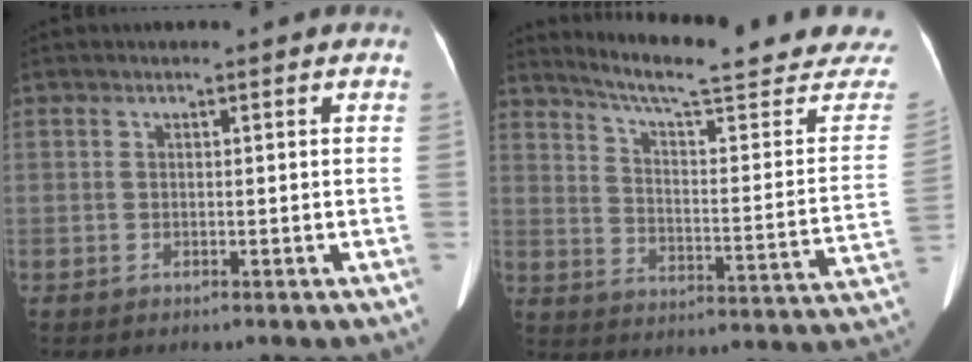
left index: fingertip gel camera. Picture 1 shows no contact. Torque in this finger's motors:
{"motor_torque": [0.30, -0.79, -0.01, 0.03]}